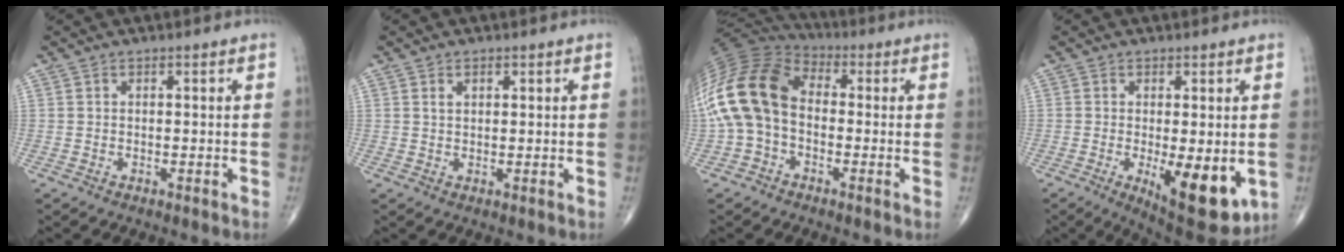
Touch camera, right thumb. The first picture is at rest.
{"total": 1.6, "force": [0.8, 0.9, 1.0], "torque": [-0.019, -0.001, 0.017]}
{"total": 17.7, "force": [-1.2, 12.1, 12.9], "torque": [-0.272, 0.043, -0.033]}
{"total": 12.4, "force": [-2.7, 4.6, 11.3], "torque": [-0.148, -0.026, -0.024]}